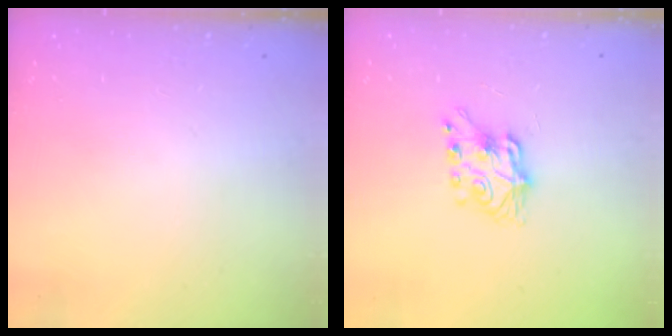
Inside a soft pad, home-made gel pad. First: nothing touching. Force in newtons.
{"total": 7.2, "press": 7.2, "slide": 0.4}